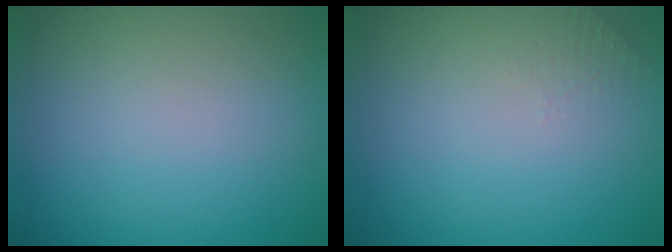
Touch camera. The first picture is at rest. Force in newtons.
{"total": 1.0, "press": 0.9, "slide": 0.3}